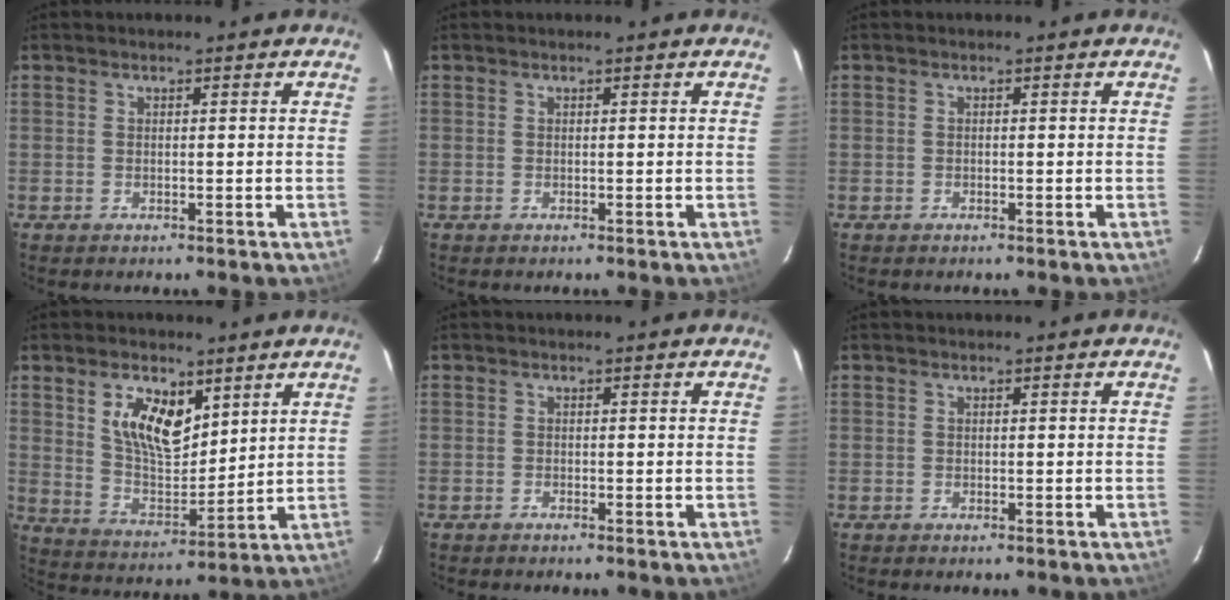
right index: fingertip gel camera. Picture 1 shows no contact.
{"total": 0.0}
{"total": 0.6, "force": [-0.4, 0.4, 0.3], "torque": [-0.006, -0.001, -0.007]}
{"total": 11.5, "force": [5.6, 5.9, 8.1], "torque": [-0.147, 0.006, 0.115]}
{"total": 0.9, "force": [-0.8, 0.3, 0.3], "torque": [-0.011, 0.001, -0.015]}
{"total": 0.7, "force": [-0.4, 0.3, 0.4], "torque": [-0.006, -0.002, -0.007]}